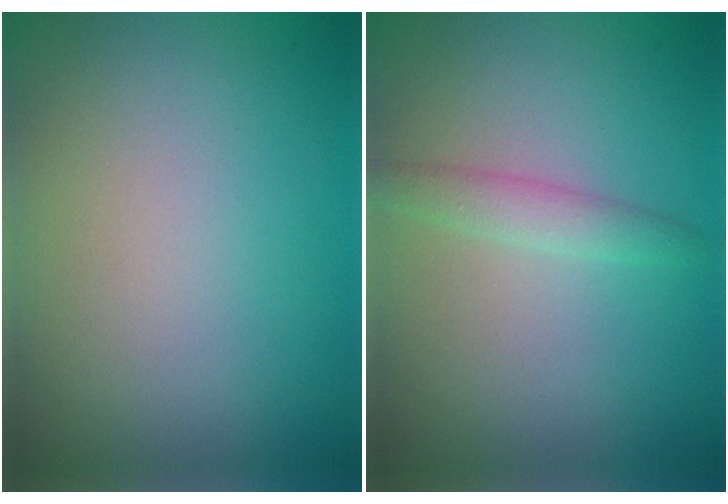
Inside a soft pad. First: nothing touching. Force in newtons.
{"total": 1.8, "press": 1.8, "slide": 0.1}